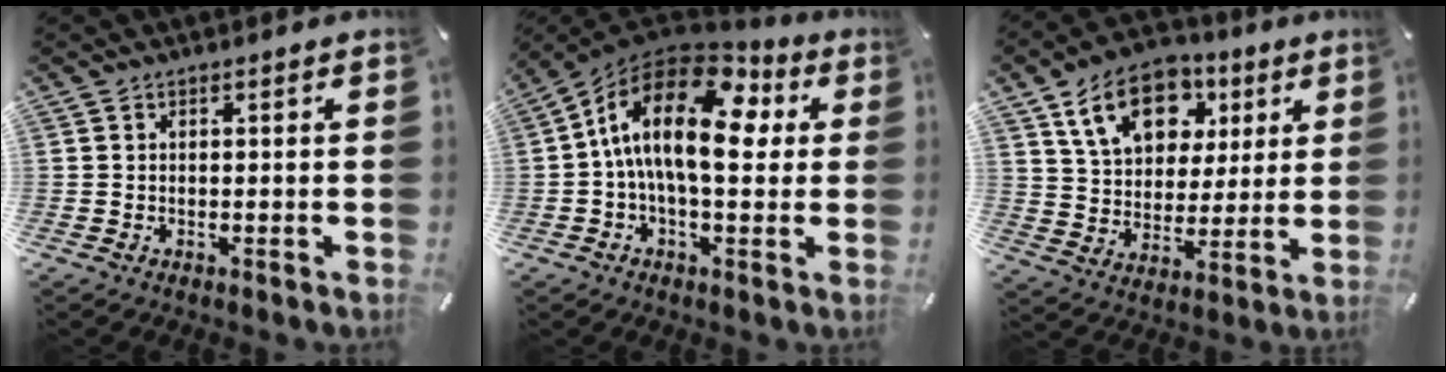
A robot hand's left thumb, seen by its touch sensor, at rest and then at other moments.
{"total": 19.1, "force": [3.2, 9.4, 16.3], "torque": [-0.312, -0.014, 0.046]}
{"total": 15.6, "force": [7.7, 11.1, 7.9], "torque": [-0.134, -0.017, 0.142]}